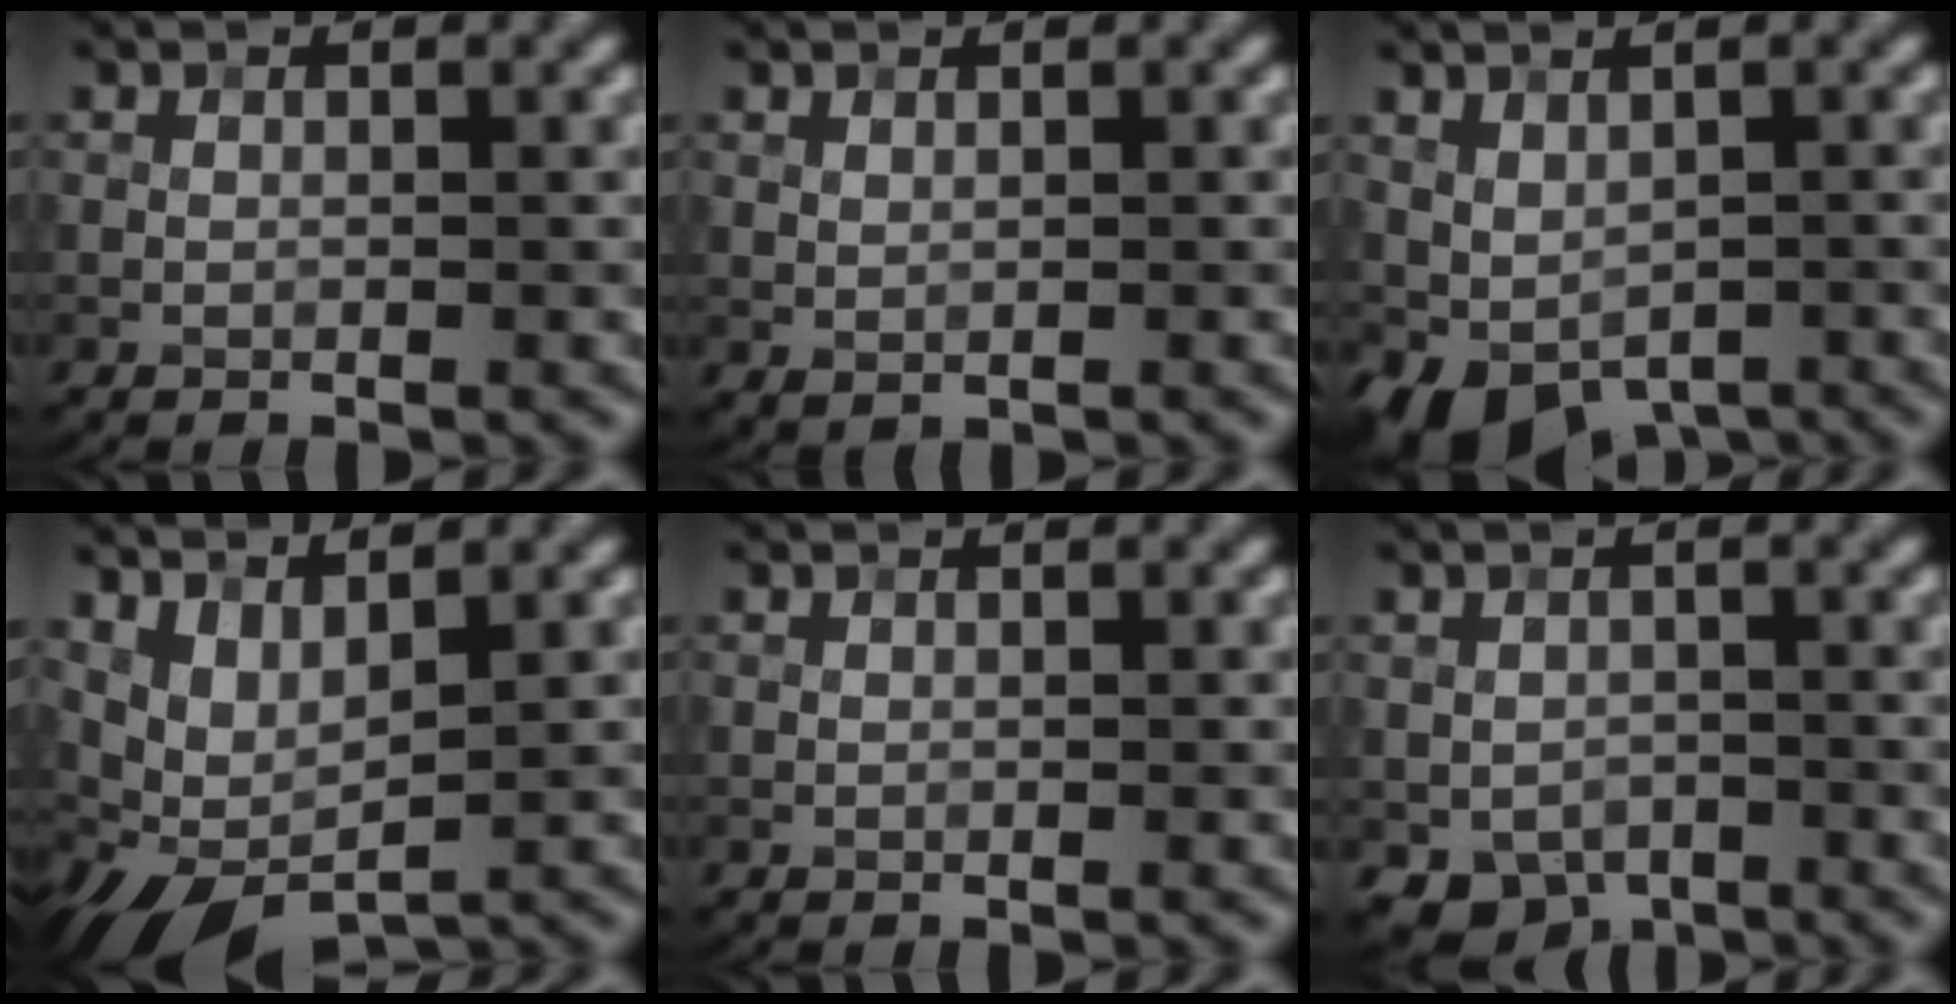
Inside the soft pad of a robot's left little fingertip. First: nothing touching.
{"total": 0.7, "force": [0.6, 0.3, 0.2], "torque": [-0.009, -0.003, 0.018]}
{"total": 4.7, "force": [-1.3, 3.1, 3.2], "torque": [-0.055, -0.007, -0.012]}
{"total": 4.5, "force": [0.9, 2.2, 3.8], "torque": [-0.092, -0.008, 0.024]}
{"total": 0.0}
{"total": 3.2, "force": [-1.5, 2.5, 1.2], "torque": [-0.018, -0.013, -0.022]}